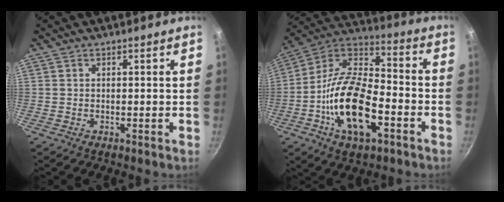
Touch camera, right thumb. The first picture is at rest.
{"total": 20.5, "force": [-6.7, 10.2, 16.5], "torque": [-0.293, 0.041, -0.137]}